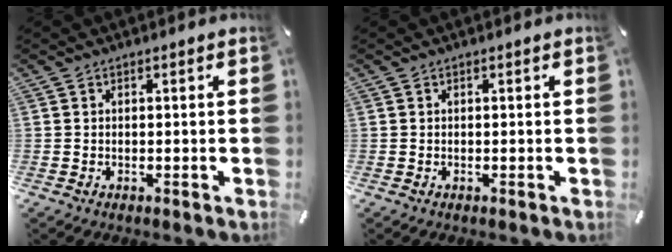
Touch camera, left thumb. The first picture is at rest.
{"total": 0.0}